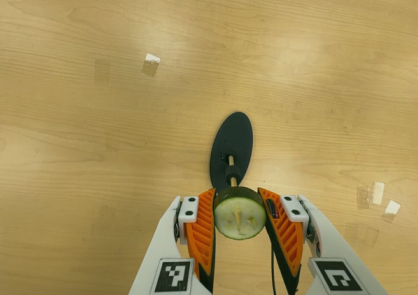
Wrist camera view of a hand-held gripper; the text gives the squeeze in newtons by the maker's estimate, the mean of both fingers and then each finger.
{"total": 10.1, "left": 10.2, "right": 10.1}